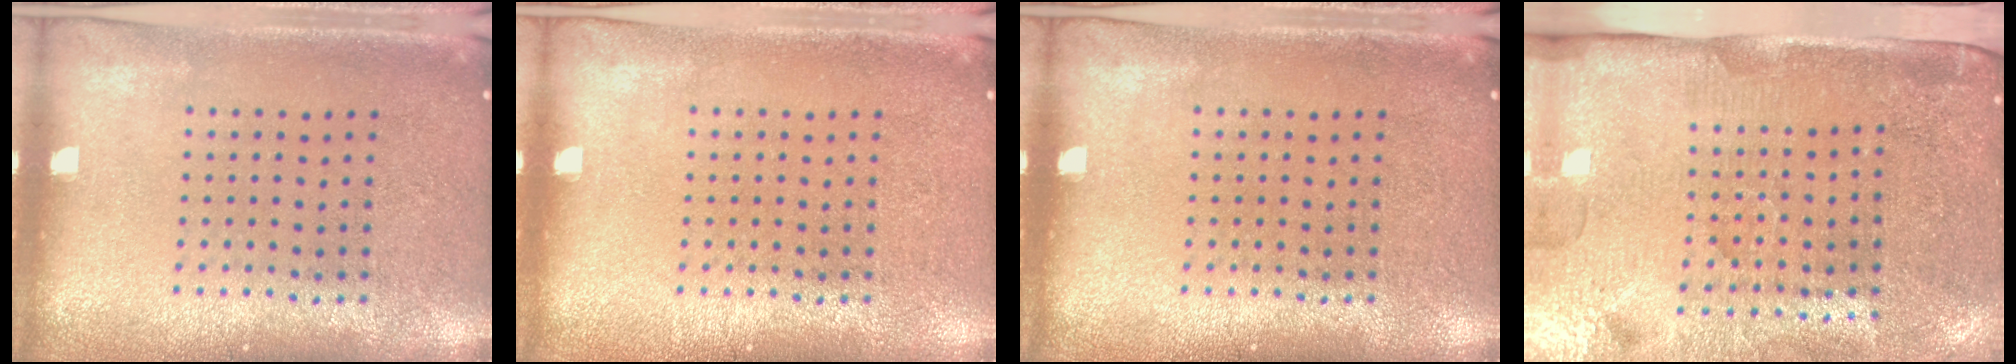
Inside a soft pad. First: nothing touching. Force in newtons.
{"total": 0.0}
{"total": 0.0}
{"total": 4.3, "press": 3.7, "slide": 2.2}